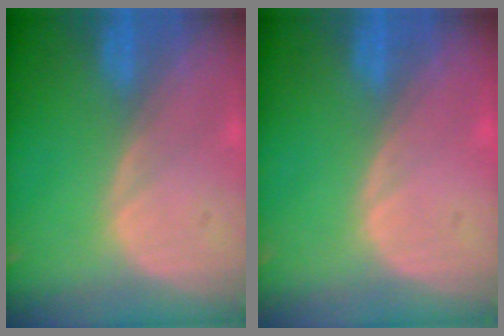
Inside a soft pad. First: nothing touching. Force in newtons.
{"total": 0.0}